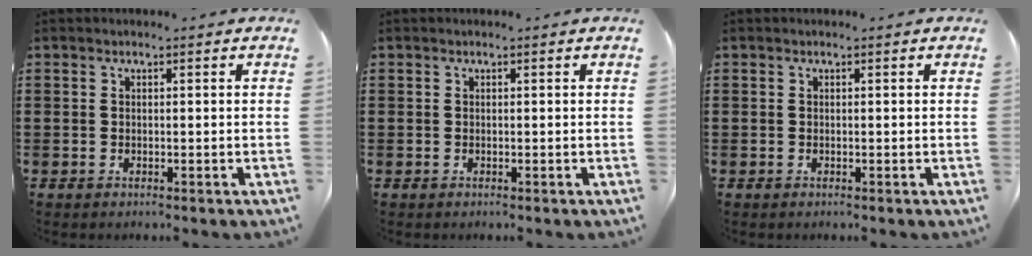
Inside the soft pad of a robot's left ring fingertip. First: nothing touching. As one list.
[{"total": 0.0}, {"total": 0.0}]